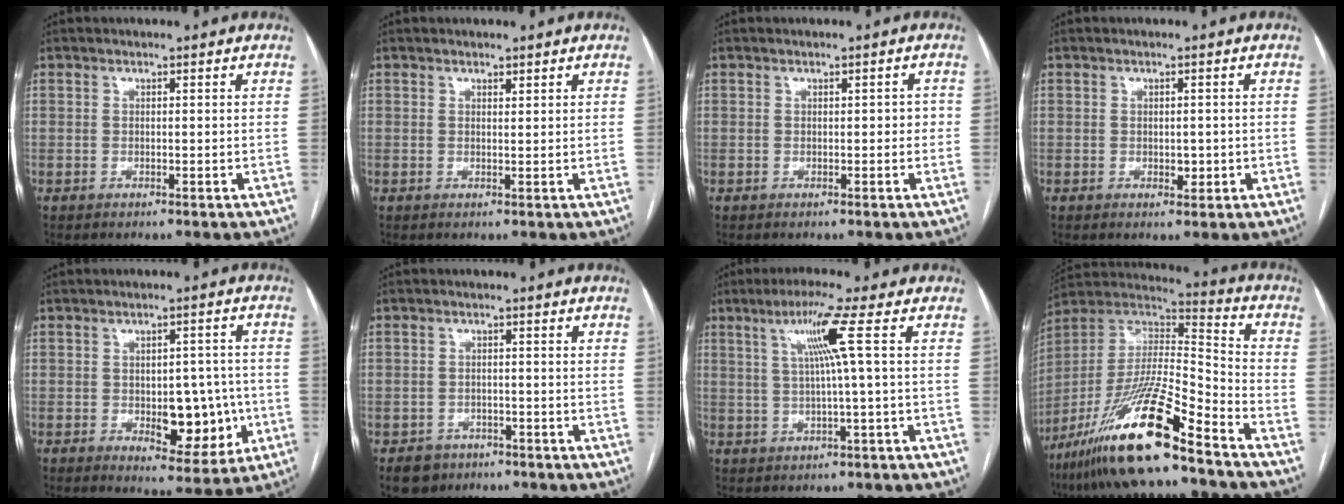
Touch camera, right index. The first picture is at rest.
{"total": 0.7, "force": [0.6, 0.2, 0.3], "torque": [-0.007, -0.001, 0.009]}
{"total": 1.5, "force": [0.0, 0.9, 1.2], "torque": [-0.010, 0.013, -0.001]}
{"total": 1.8, "force": [-0.3, 1.2, 1.3], "torque": [-0.019, 0.000, 0.001]}
{"total": 9.5, "force": [-2.0, 4.9, 7.9], "torque": [-0.086, 0.013, -0.015]}
{"total": 3.8, "force": [-2.3, 3.0, 0.3], "torque": [-0.002, 0.010, -0.034]}
{"total": 6.7, "force": [2.0, -1.7, 6.1], "torque": [-0.116, 0.008, 0.040]}
{"total": 21.1, "force": [-14.3, 2.0, 15.4], "torque": [-0.307, -0.025, -0.262]}